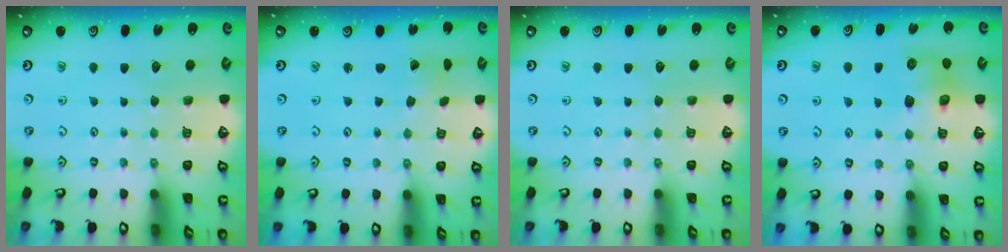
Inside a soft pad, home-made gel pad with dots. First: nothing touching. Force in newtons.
{"total": 1.7, "press": 1.7, "slide": 0.3}
{"total": 0.0}
{"total": 7.4, "press": 7.4, "slide": 0.8}